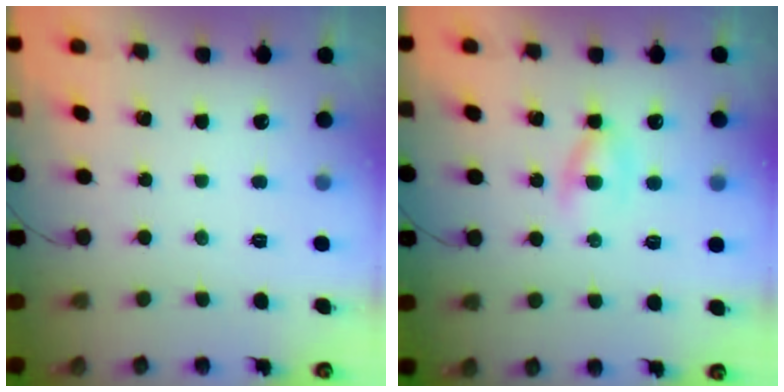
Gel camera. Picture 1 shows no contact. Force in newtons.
{"total": 2.6, "press": 2.4, "slide": 1.0}